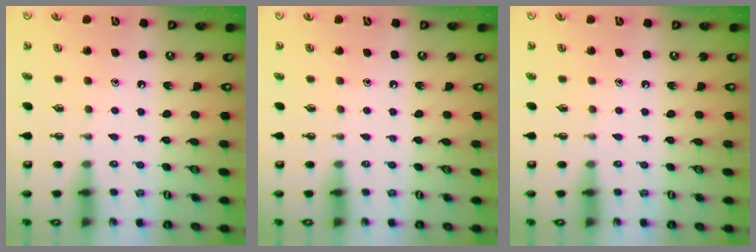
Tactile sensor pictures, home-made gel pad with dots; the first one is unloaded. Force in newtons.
{"total": 0.0}
{"total": 0.0}